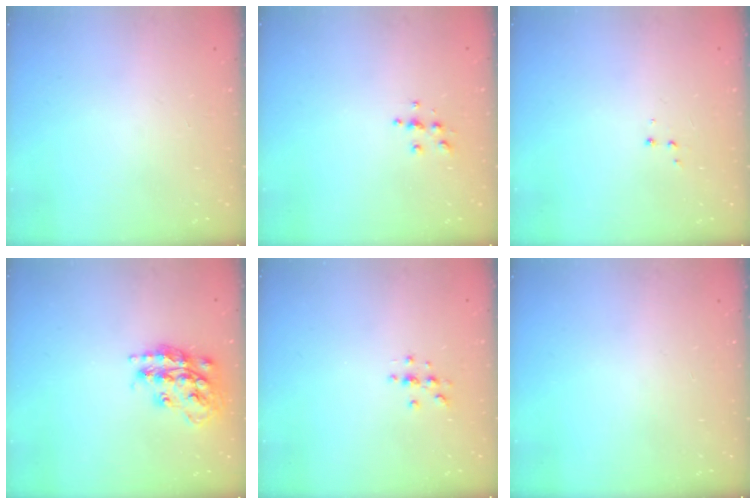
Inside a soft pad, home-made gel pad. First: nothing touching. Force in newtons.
{"total": 4.9, "press": 4.9, "slide": 0.5}
{"total": 3.4, "press": 3.3, "slide": 0.6}
{"total": 17.1, "press": 17.1, "slide": 1.0}
{"total": 3.0, "press": 3.0, "slide": 0.4}
{"total": 0.0}